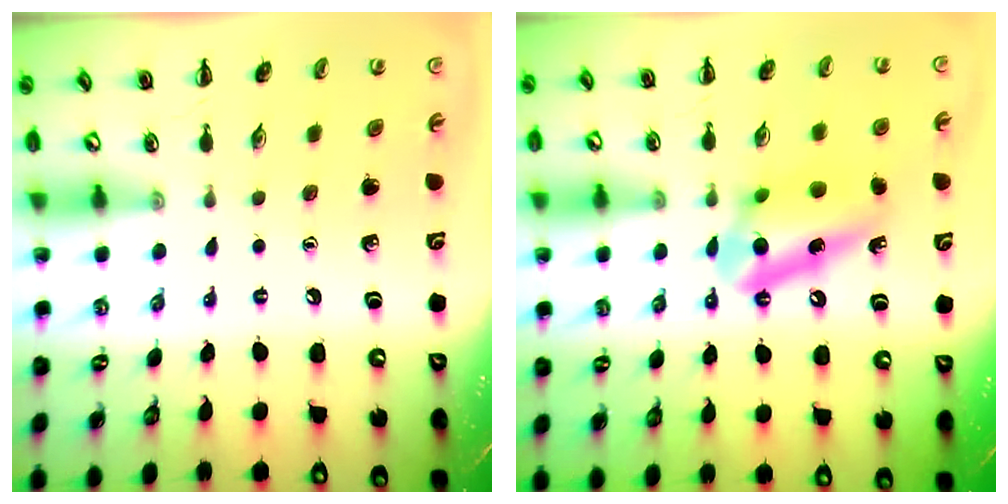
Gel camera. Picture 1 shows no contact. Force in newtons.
{"total": 11.1, "press": 11.1, "slide": 0.5}